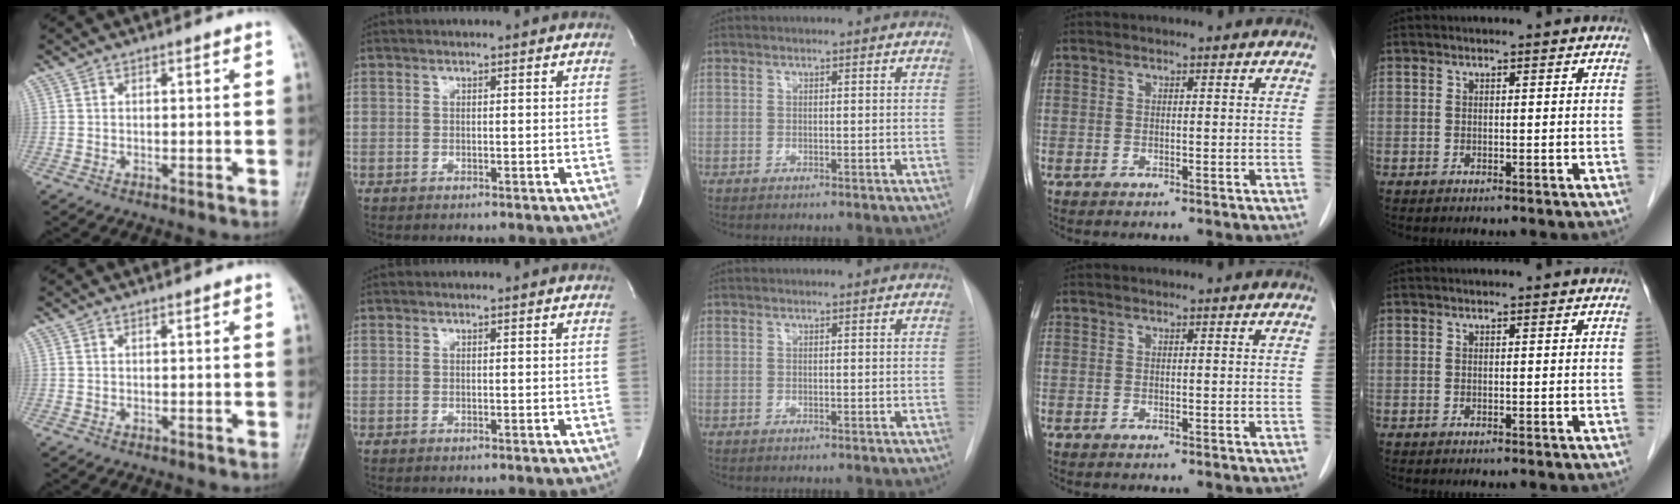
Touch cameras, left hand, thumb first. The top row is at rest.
{}